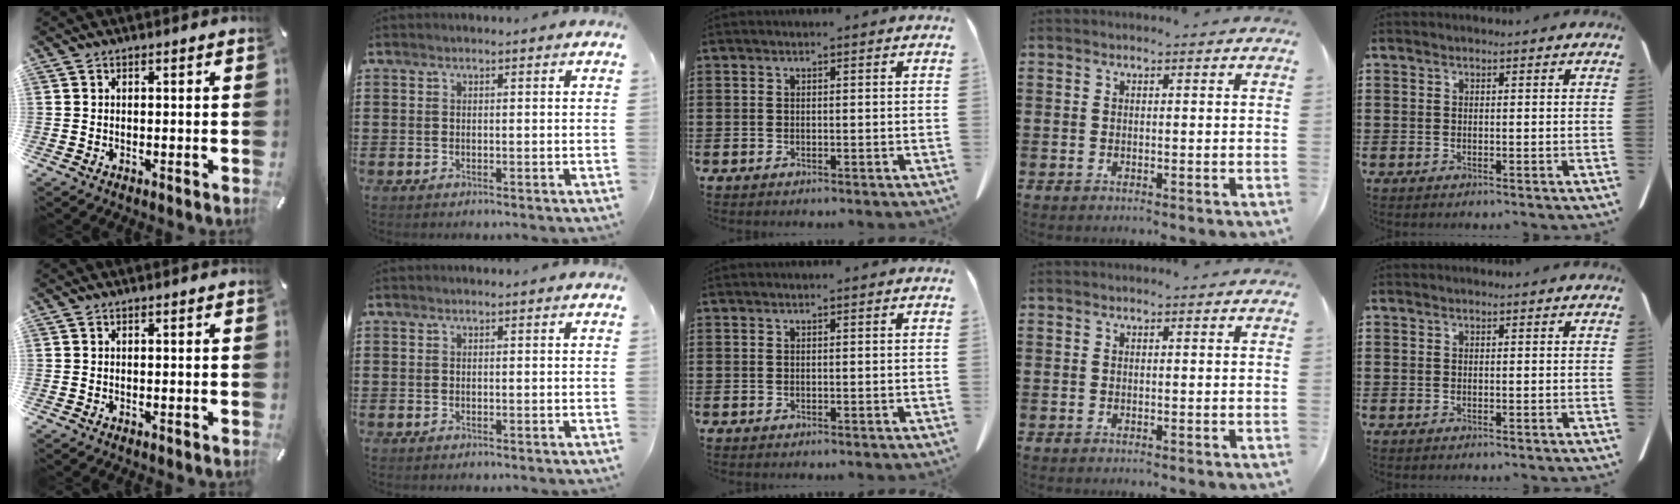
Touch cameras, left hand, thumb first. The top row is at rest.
{}